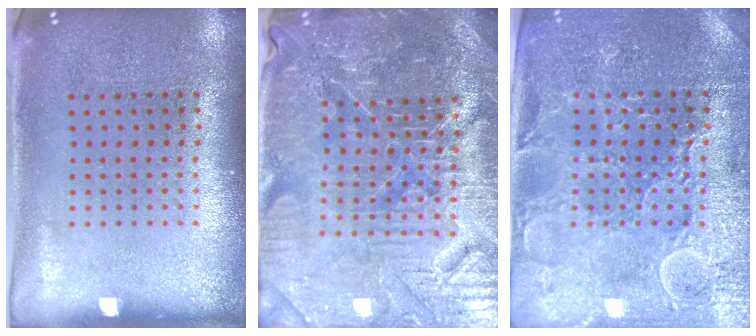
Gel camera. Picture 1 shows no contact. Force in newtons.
{"total": 5.5, "press": 5.1, "slide": 2.0}
{"total": 3.6, "press": 3.6, "slide": 0.7}